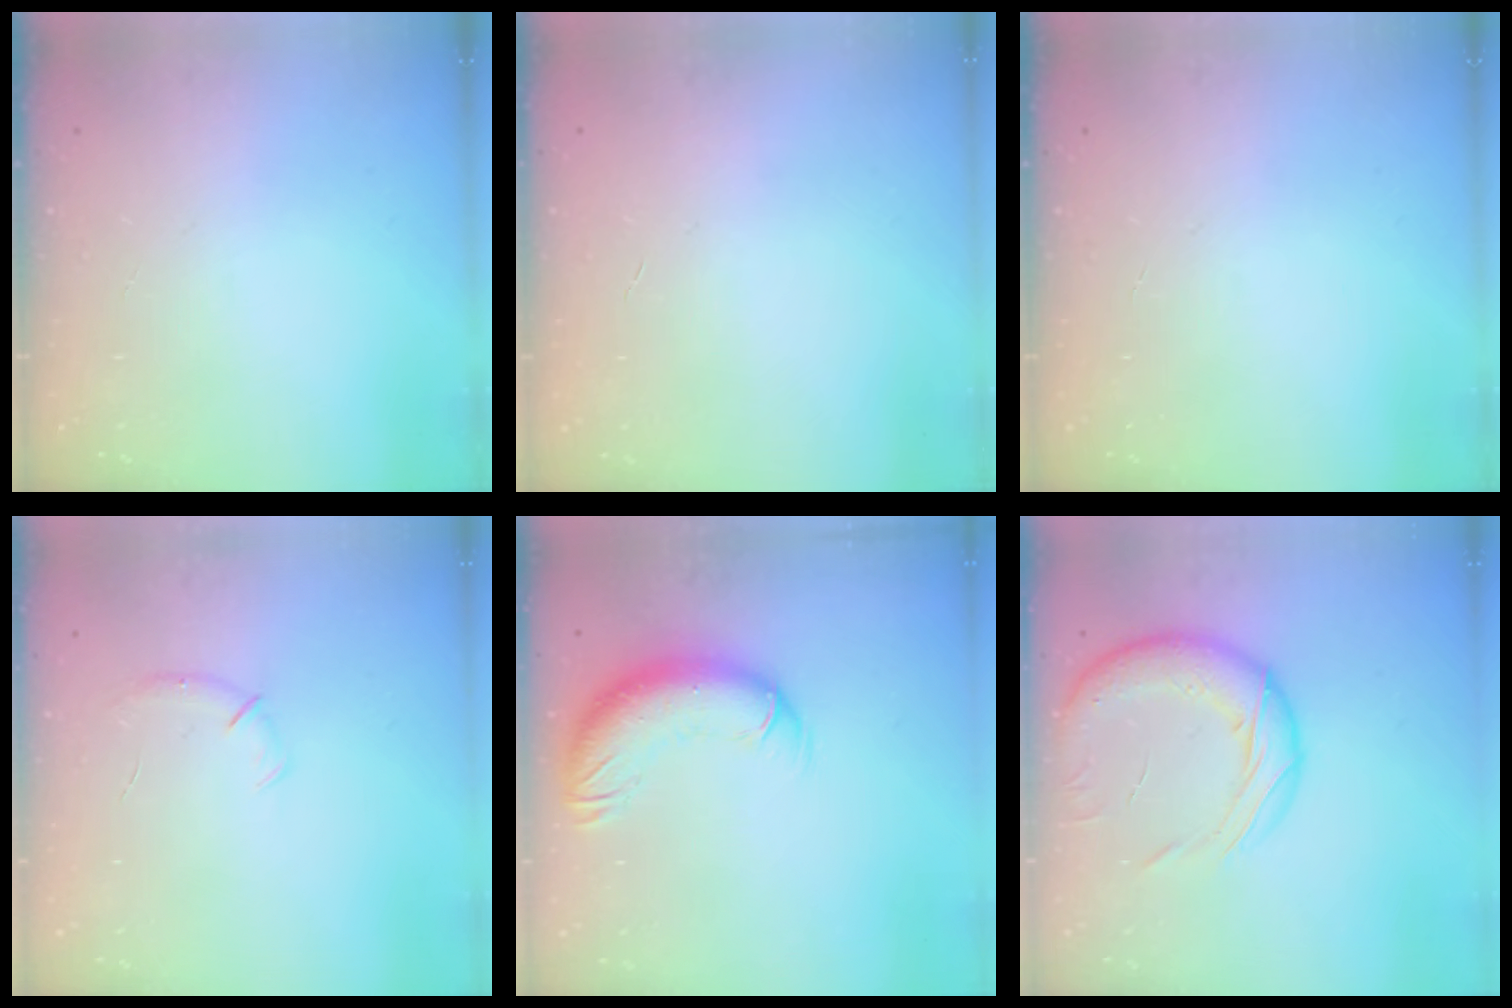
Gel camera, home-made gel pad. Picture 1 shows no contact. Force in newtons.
{"total": 0.0}
{"total": 0.0}
{"total": 4.3, "press": 4.1, "slide": 1.1}
{"total": 13.0, "press": 12.6, "slide": 3.4}
{"total": 17.5, "press": 17.1, "slide": 3.9}